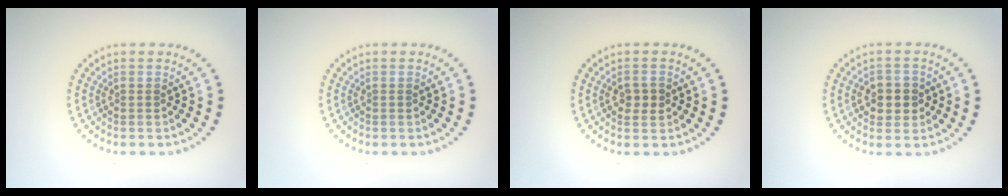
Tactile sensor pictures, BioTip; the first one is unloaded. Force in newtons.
{"total": 0.0}
{"total": 2.0, "press": 2.0, "slide": 0.0}
{"total": 2.9, "press": 2.8, "slide": 0.6}